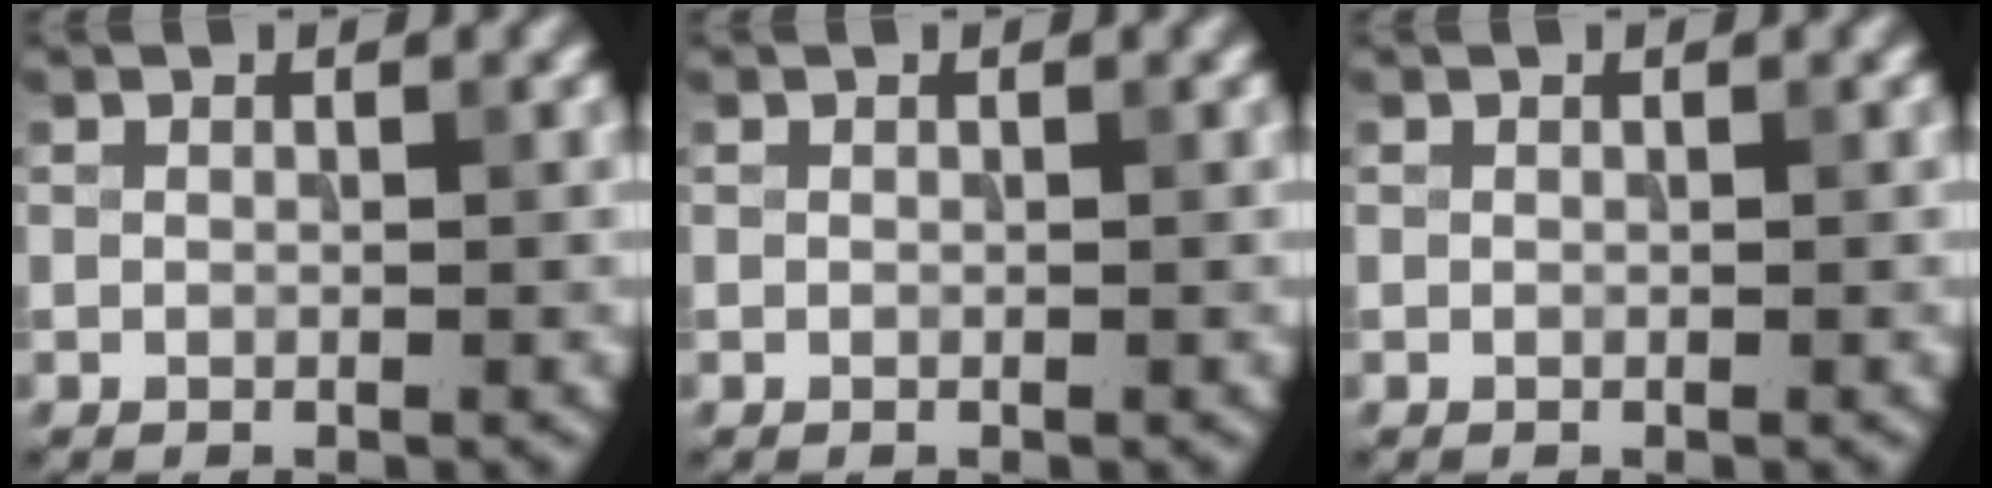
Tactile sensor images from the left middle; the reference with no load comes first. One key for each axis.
{"total": 0.0}
{"total": 0.0}